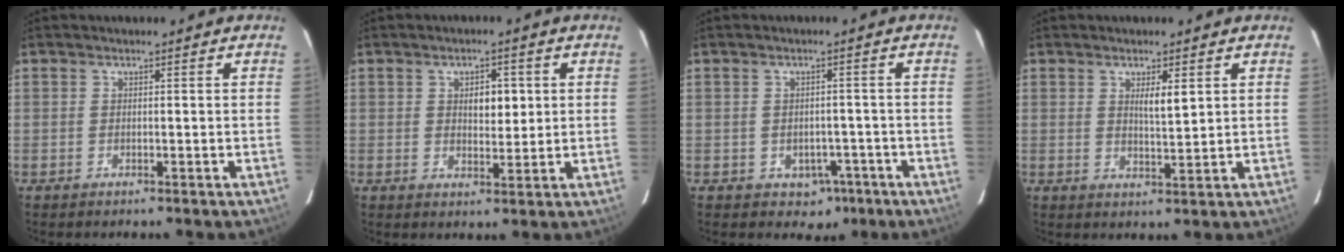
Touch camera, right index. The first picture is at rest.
{"total": 4.3, "force": [1.1, 2.1, 3.5], "torque": [-0.052, 0.003, 0.020]}
{"total": 4.1, "force": [-2.0, 3.2, 1.7], "torque": [-0.014, 0.006, -0.015]}
{"total": 3.4, "force": [1.4, 0.5, 3.1], "torque": [-0.053, -0.006, 0.024]}